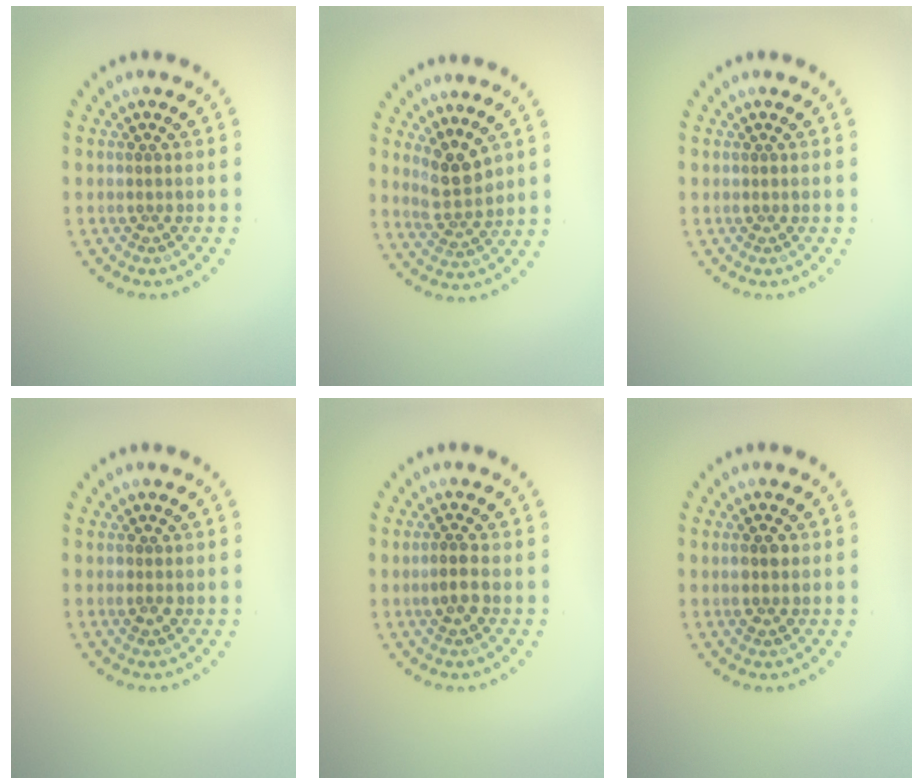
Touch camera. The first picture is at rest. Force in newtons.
{"total": 2.9, "press": 2.5, "slide": 1.4}
{"total": 0.0}
{"total": 0.9, "press": 0.9, "slide": 0.3}
{"total": 1.9, "press": 1.7, "slide": 0.7}
{"total": 1.3, "press": 1.3, "slide": 0.2}